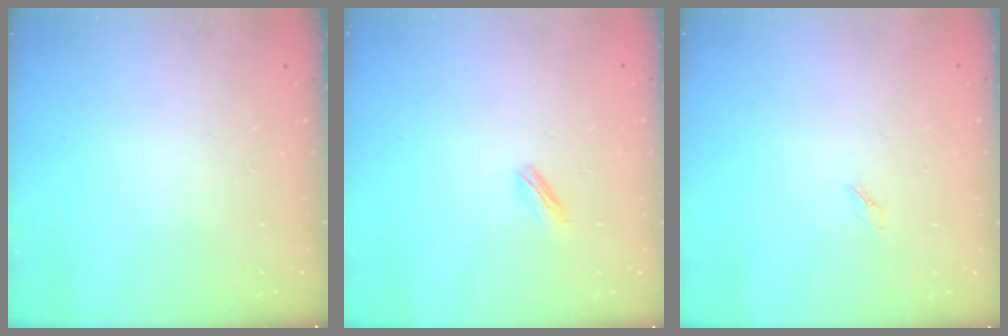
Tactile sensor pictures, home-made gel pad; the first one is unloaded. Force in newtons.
{"total": 2.2, "press": 2.2, "slide": 0.5}
{"total": 1.2, "press": 1.1, "slide": 0.4}